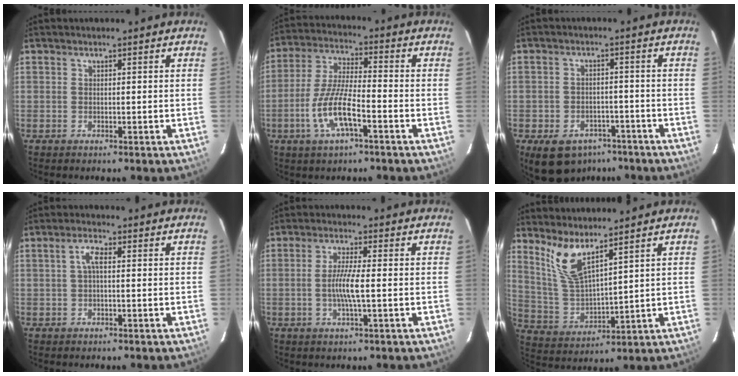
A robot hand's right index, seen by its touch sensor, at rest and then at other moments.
{"total": 10.9, "force": [-4.6, 2.5, 9.5], "torque": [-0.199, -0.003, -0.088]}
{"total": 10.7, "force": [-6.8, 7.1, 4.3], "torque": [-0.100, 0.013, -0.083]}
{"total": 2.7, "force": [0.2, 0.8, 2.6], "torque": [-0.053, 0.010, 0.003]}
{"total": 5.5, "force": [-0.9, 0.1, 5.4], "torque": [-0.102, -0.003, -0.019]}
{"total": 8.5, "force": [6.2, 1.6, 5.5], "torque": [-0.114, -0.010, 0.137]}